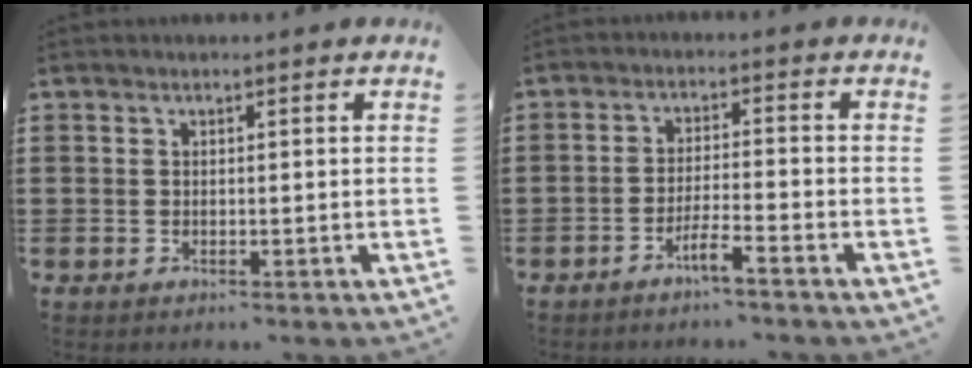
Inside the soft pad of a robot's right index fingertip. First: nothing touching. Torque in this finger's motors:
{"motor_torque": [-0.05, 0.08, -0.53, -0.12]}